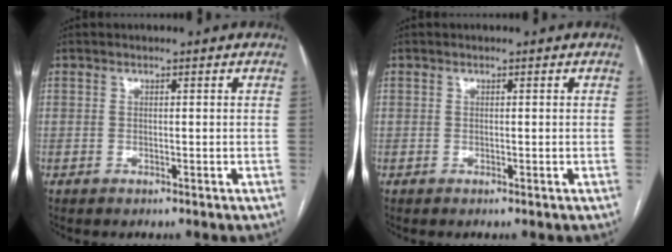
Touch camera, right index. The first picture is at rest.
{"total": 0.0}